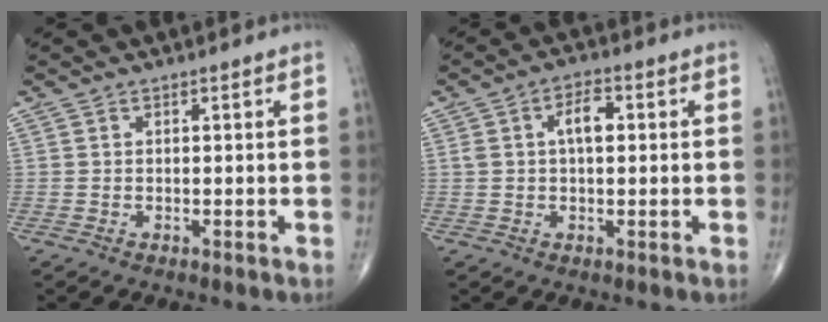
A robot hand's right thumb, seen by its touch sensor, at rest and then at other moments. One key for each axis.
{"total": 5.1, "fx": 0.9, "fy": 2.5, "fz": 4.3, "tx": -0.075, "ty": 0.011, "tz": 0.013}